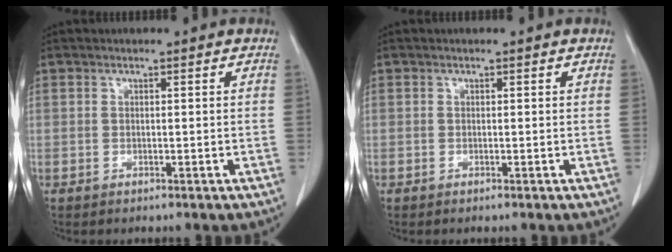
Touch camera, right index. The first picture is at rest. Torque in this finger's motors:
{"motor_torque": [0.10, 0.02, -0.03, -0.05]}